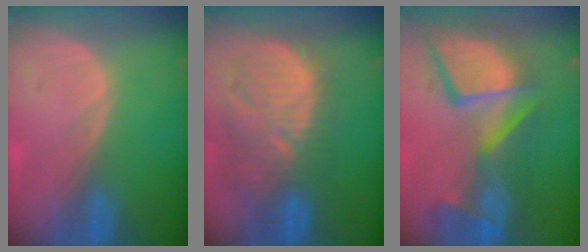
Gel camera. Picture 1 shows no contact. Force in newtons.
{"total": 12.3, "press": 11.3, "slide": 4.8}
{"total": 13.8, "press": 11.2, "slide": 8.1}